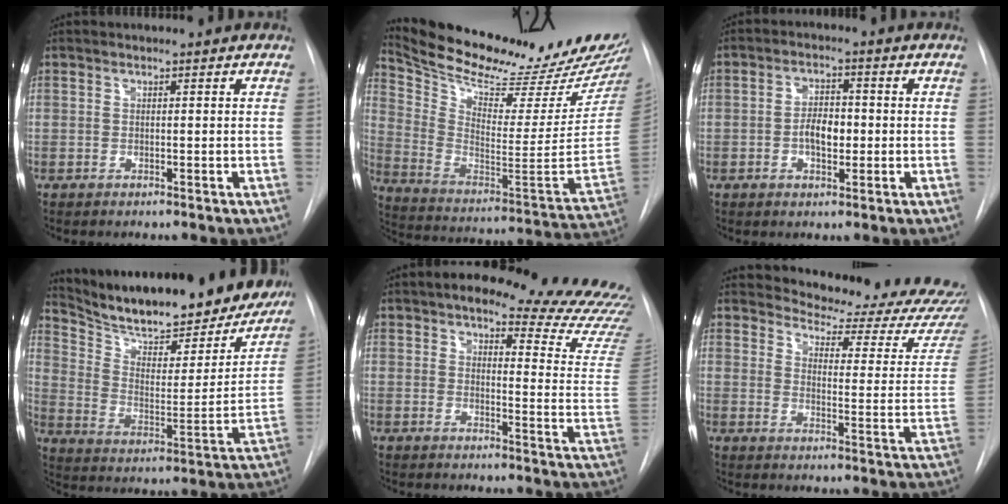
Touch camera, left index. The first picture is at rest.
{"total": 28.1, "force": [25.6, 2.6, 11.3], "torque": [-0.190, -0.111, 0.359]}
{"total": 4.6, "force": [-0.8, 2.5, 3.8], "torque": [-0.068, 0.009, -0.014]}
{"total": 26.5, "force": [23.1, 6.0, 11.5], "torque": [-0.182, -0.034, 0.322]}
{"total": 22.5, "force": [20.0, 3.8, 9.6], "torque": [-0.103, -0.093, 0.210]}
{"total": 20.3, "force": [19.5, 3.4, 4.7], "torque": [-0.045, -0.106, 0.212]}